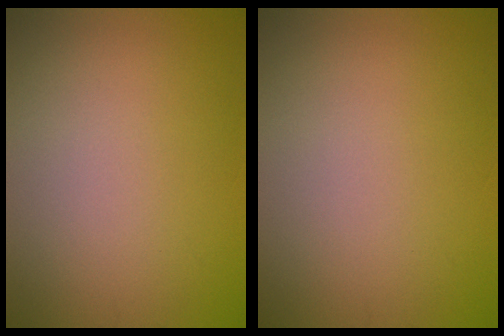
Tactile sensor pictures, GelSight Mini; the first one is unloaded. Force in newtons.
{"total": 0.0}